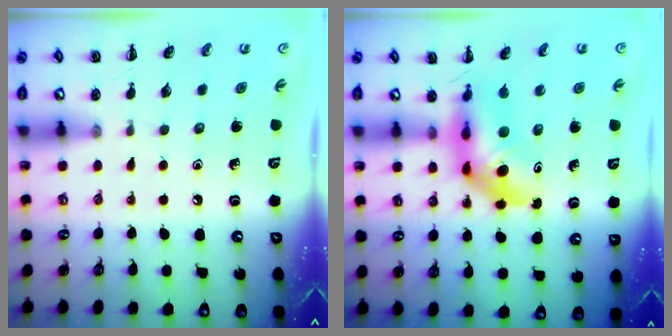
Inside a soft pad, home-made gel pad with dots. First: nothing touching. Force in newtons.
{"total": 6.3, "press": 6.0, "slide": 1.6}